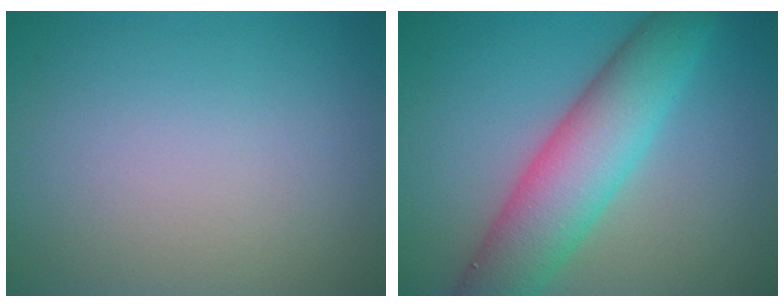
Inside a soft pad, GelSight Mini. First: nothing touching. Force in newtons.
{"total": 7.9, "press": 7.9, "slide": 0.3}